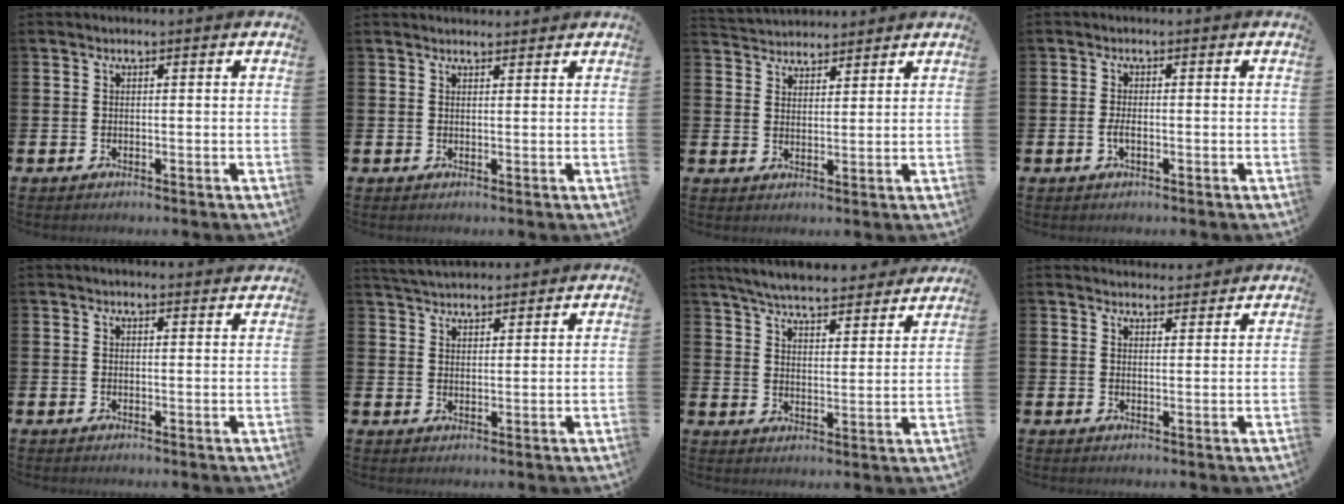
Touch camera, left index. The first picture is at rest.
{"total": 1.5, "force": [1.5, 0.3, 0.1], "torque": [0.011, -0.008, 0.024]}
{"total": 3.6, "force": [3.5, 0.9, -0.7], "torque": [-0.003, -0.016, 0.065]}
{"total": 1.6, "force": [-0.5, 0.5, 1.4], "torque": [-0.028, 0.003, -0.010]}
{"total": 1.5, "force": [1.5, 0.1, 0.0], "torque": [0.010, -0.010, 0.026]}
{"total": 4.1, "force": [4.1, 0.8, 0.3], "torque": [-0.020, -0.015, 0.076]}
{"total": 6.6, "force": [6.4, 0.7, 1.4], "torque": [-0.044, -0.043, 0.111]}
{"total": 3.1, "force": [3.0, 0.5, -0.2], "torque": [0.012, -0.021, 0.052]}